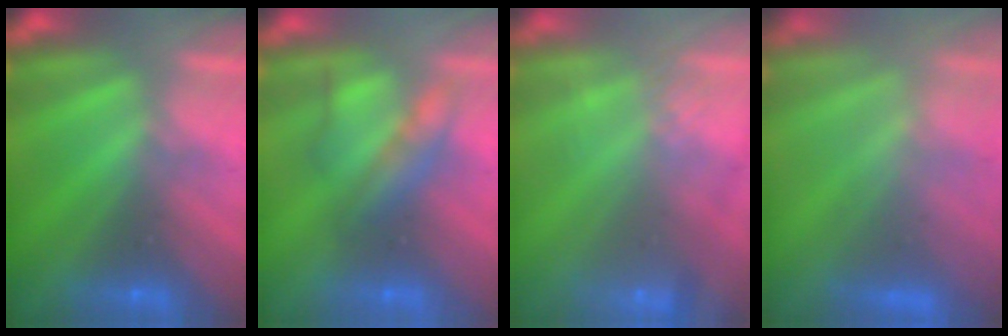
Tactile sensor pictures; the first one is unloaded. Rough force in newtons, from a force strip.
{"total": 2.2}
{"total": 3.0}
{"total": 3.5}